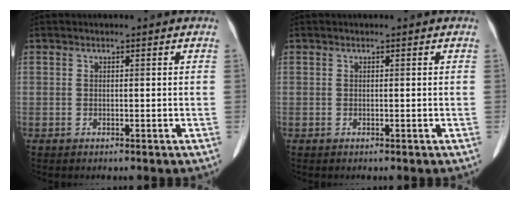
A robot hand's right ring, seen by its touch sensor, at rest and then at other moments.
{"total": 0.0}